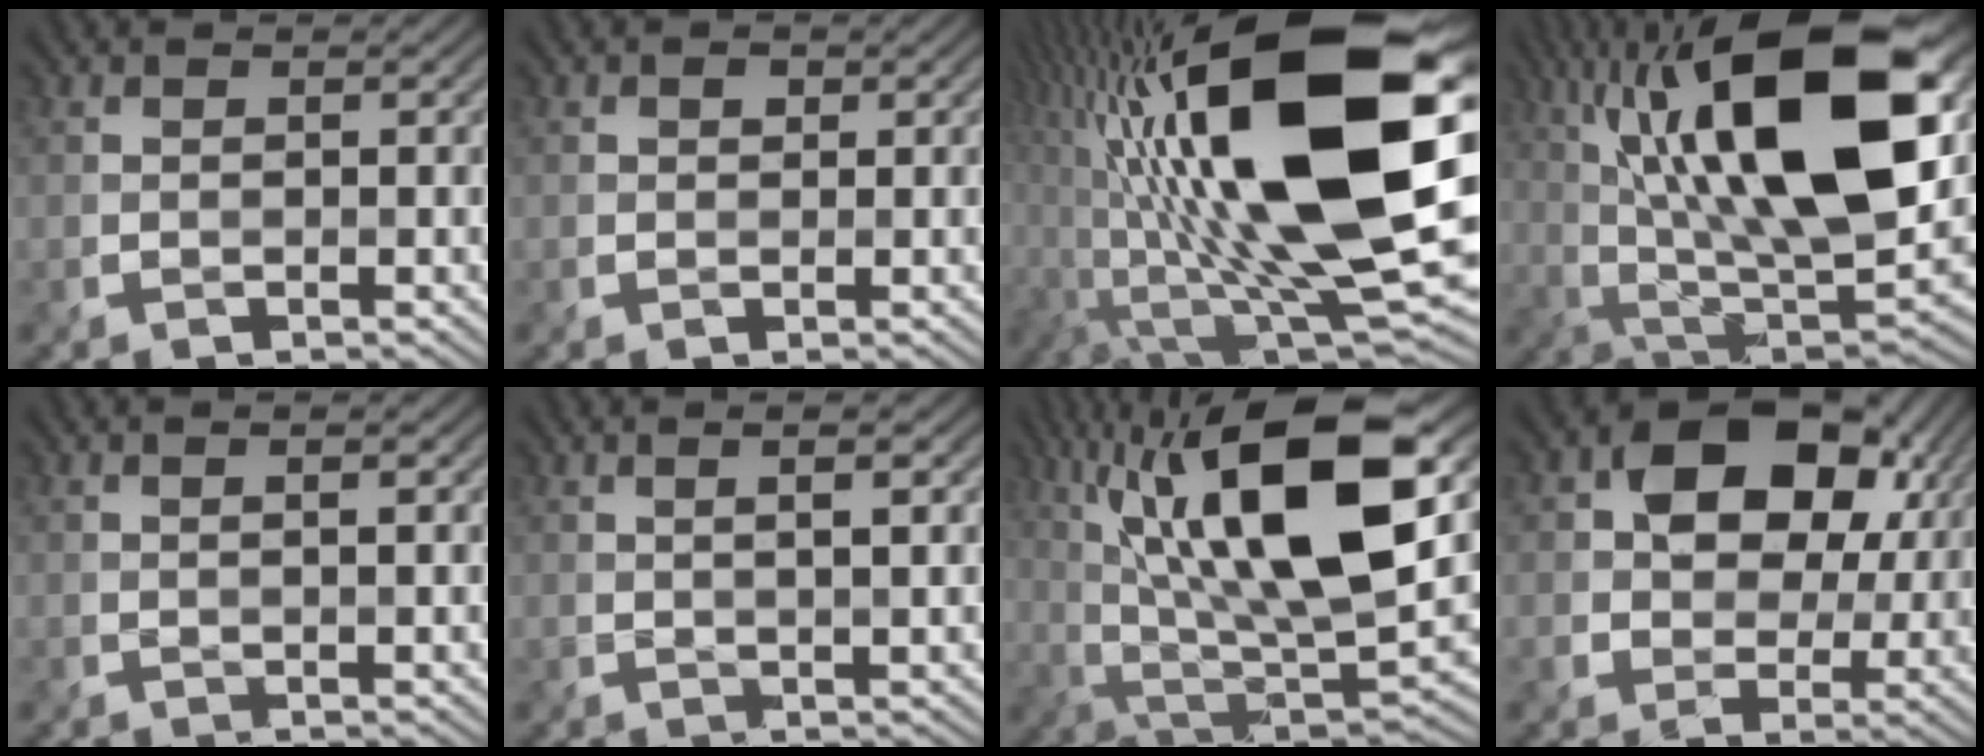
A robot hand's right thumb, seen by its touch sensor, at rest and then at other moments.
{"total": 1.0, "force": [0.4, 0.8, 0.6], "torque": [-0.012, 0.000, 0.005]}
{"total": 23.3, "force": [4.1, 7.7, 21.6], "torque": [-0.416, 0.022, 0.070]}
{"total": 20.6, "force": [7.0, 7.6, 17.8], "torque": [-0.318, 0.040, 0.112]}
{"total": 0.9, "force": [0.1, -0.3, 0.9], "torque": [-0.016, 0.005, 0.000]}
{"total": 2.4, "force": [0.7, 0.0, 2.3], "torque": [-0.026, 0.001, 0.006]}
{"total": 18.4, "force": [6.5, 6.3, 16.1], "torque": [-0.303, 0.025, 0.115]}
{"total": 11.9, "force": [3.6, 8.4, 7.5], "torque": [-0.118, 0.007, 0.053]}